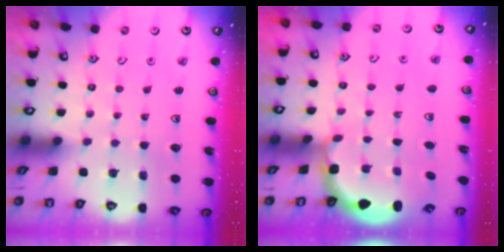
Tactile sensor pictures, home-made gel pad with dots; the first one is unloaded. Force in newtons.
{"total": 3.0, "press": 2.0, "slide": 2.2}